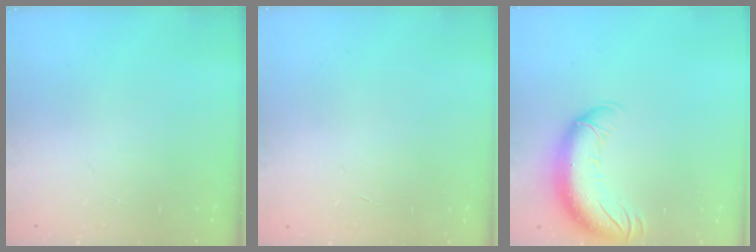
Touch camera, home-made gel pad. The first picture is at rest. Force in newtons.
{"total": 0.6, "press": 0.6, "slide": 0.2}
{"total": 13.4, "press": 13.0, "slide": 3.1}